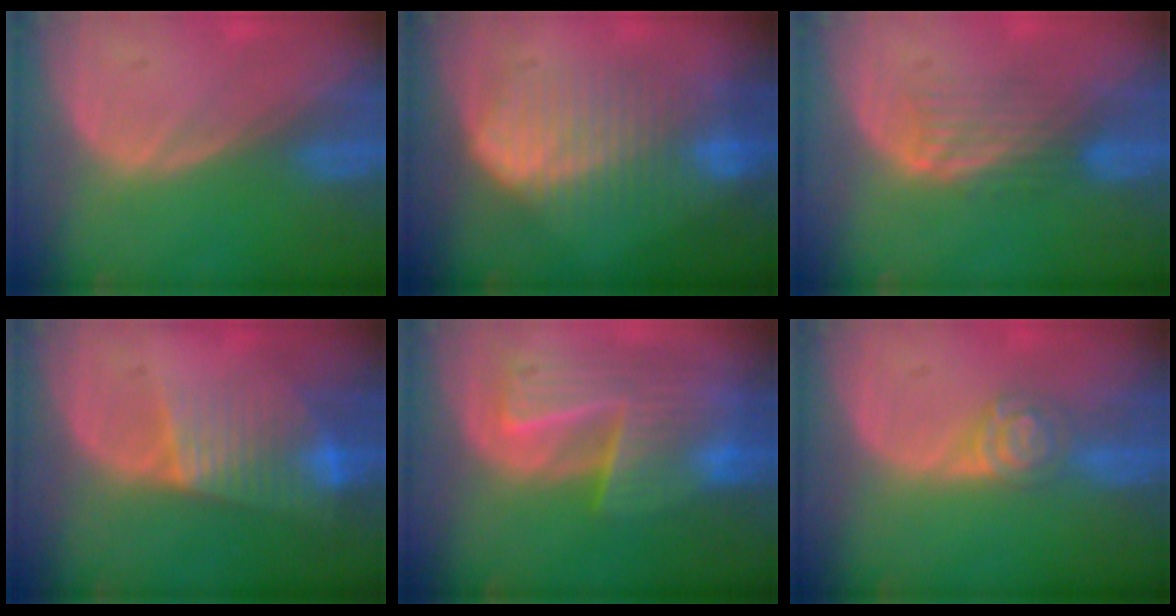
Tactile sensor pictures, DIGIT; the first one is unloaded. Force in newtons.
{"total": 8.1, "press": 8.1, "slide": 0.1}
{"total": 4.5, "press": 3.8, "slide": 2.3}
{"total": 7.9, "press": 6.7, "slide": 4.2}
{"total": 9.9, "press": 8.6, "slide": 5.0}
{"total": 4.4, "press": 3.9, "slide": 1.9}